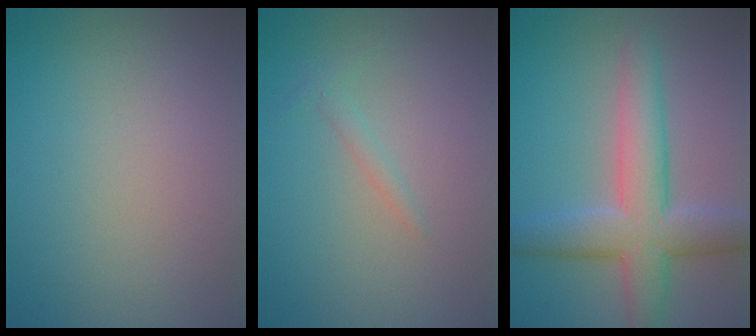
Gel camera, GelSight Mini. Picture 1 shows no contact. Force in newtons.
{"total": 0.9, "press": 0.9, "slide": 0.1}
{"total": 6.9, "press": 6.9, "slide": 0.2}